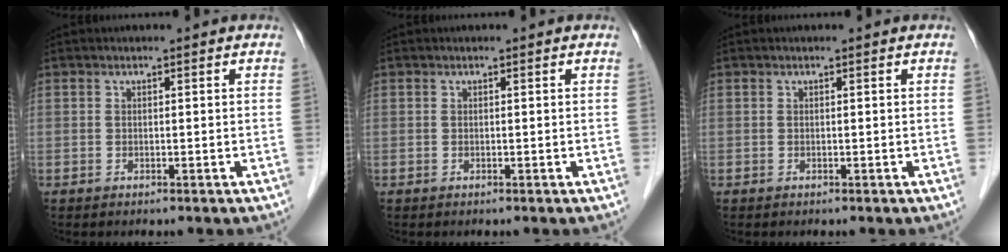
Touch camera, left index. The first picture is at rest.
{"total": 0.0}
{"total": 0.0}